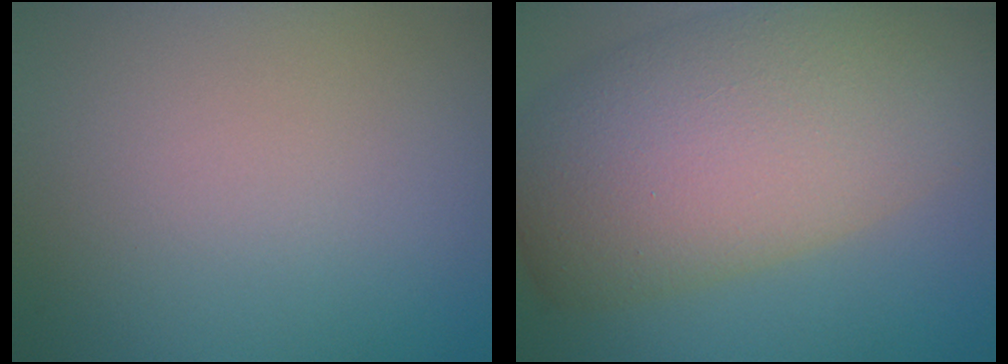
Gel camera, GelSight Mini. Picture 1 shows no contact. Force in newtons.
{"total": 12.4, "press": 12.3, "slide": 0.8}